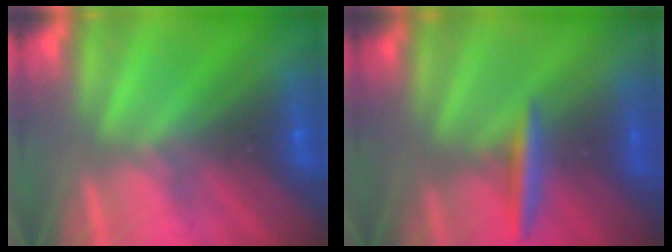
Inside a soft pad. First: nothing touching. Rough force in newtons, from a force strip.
{"total": 3.3}